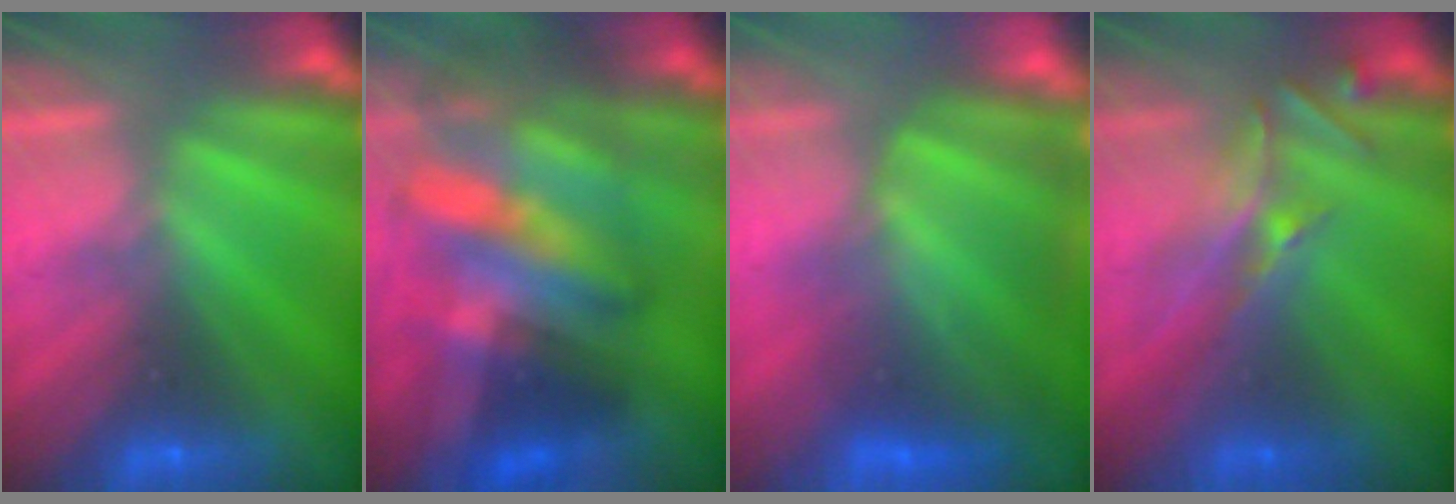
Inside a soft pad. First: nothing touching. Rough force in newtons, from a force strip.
{"total": 7.1}
{"total": 7.2}
{"total": 2.5}